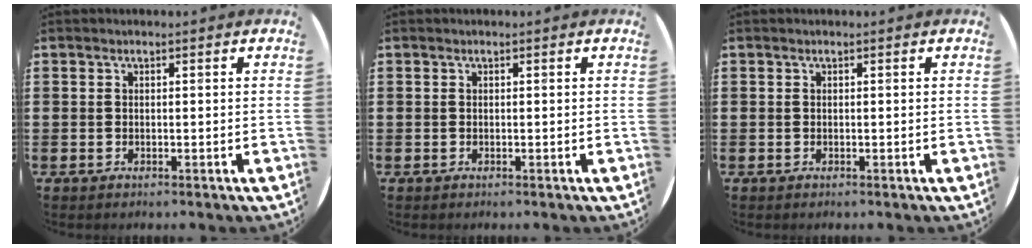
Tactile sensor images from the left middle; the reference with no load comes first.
{"total": 0.0}
{"total": 0.0}